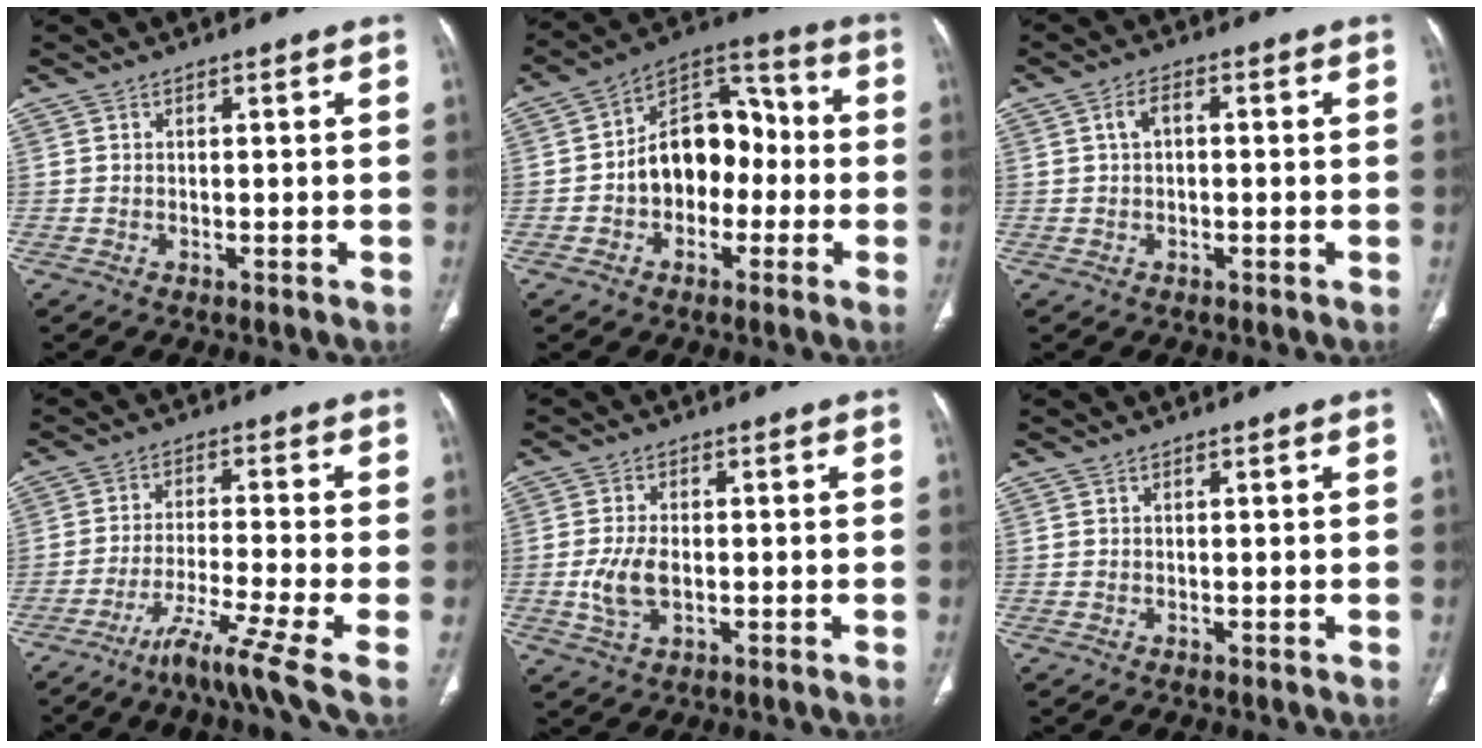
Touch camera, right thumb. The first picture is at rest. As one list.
[{"total": 14.1, "force": [-1.7, 10.0, 9.7], "torque": [-0.111, 0.049, -0.039]}, {"total": 2.9, "force": [0.3, 1.7, 2.3], "torque": [-0.040, 0.010, 0.002]}, {"total": 10.8, "force": [-6.1, -0.3, 9.0], "torque": [-0.178, 0.017, -0.109]}, {"total": 5.9, "force": [-0.8, 3.4, 4.7], "torque": [-0.104, 0.001, -0.013]}, {"total": 0.0}]